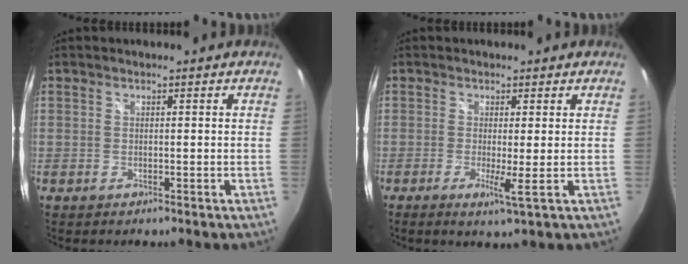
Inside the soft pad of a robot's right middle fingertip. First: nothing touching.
{"total": 2.8, "force": [-0.4, -0.4, 2.8], "torque": [-0.057, -0.011, -0.012]}